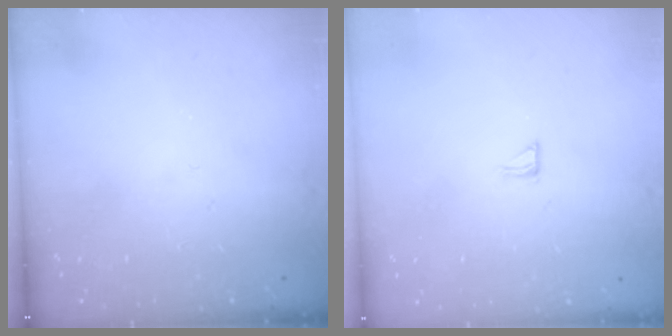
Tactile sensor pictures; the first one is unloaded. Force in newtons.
{"total": 3.6, "press": 3.6, "slide": 0.4}